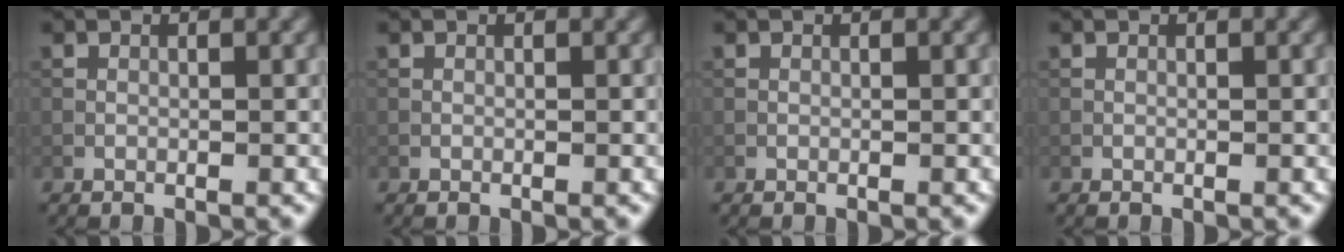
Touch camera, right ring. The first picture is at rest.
{"total": 0.0}
{"total": 0.0}
{"total": 0.0}